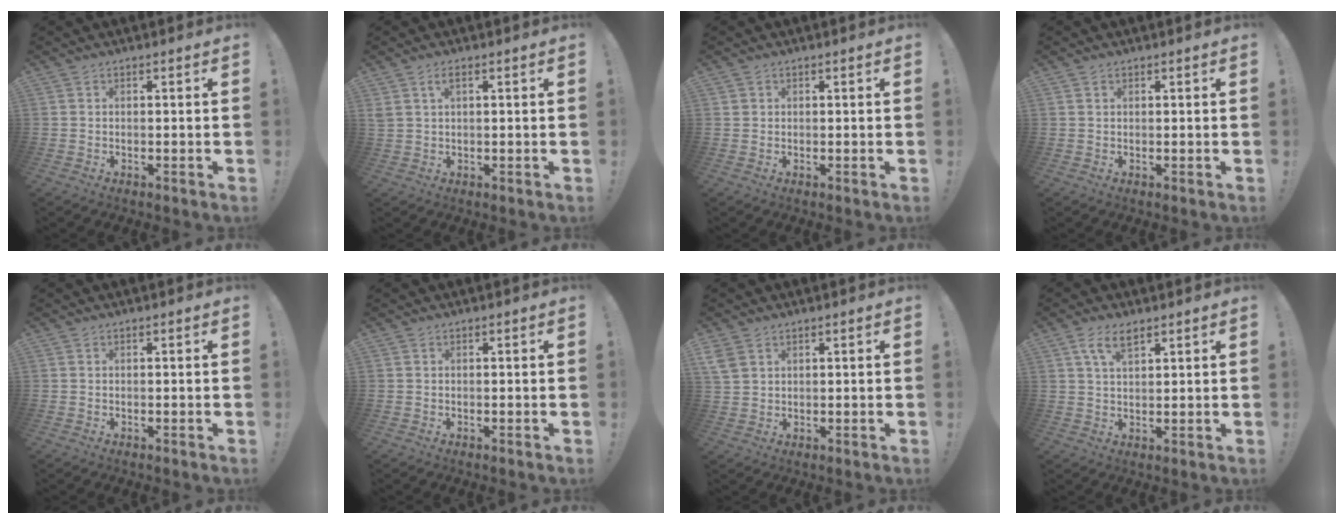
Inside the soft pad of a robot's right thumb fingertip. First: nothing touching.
{"total": 3.1, "force": [1.3, 1.6, 2.4], "torque": [-0.047, 0.003, 0.024]}
{"total": 0.8, "force": [0.4, 0.7, 0.0], "torque": [-0.008, 0.003, 0.009]}
{"total": 0.7, "force": [0.5, 0.5, 0.2], "torque": [-0.001, -0.002, 0.009]}
{"total": 0.0}
{"total": 0.0}
{"total": 4.4, "force": [2.4, 2.8, 2.4], "torque": [-0.055, -0.005, 0.049]}
{"total": 6.3, "force": [3.5, 2.8, 4.3], "torque": [-0.082, -0.004, 0.066]}